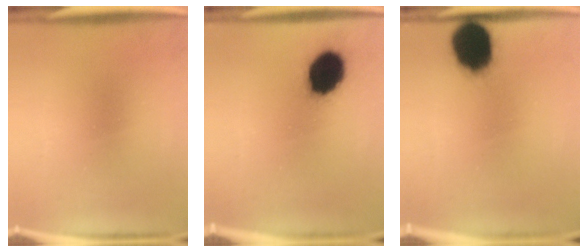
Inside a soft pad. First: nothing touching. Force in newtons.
{"total": 12.5}
{"total": 13.1}